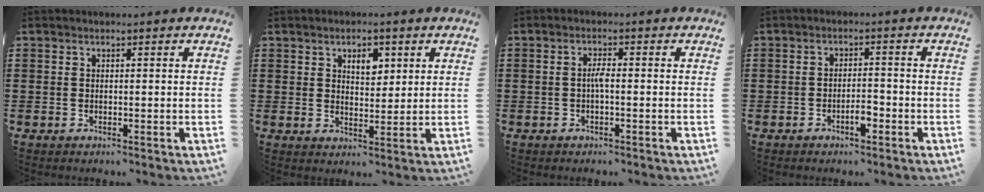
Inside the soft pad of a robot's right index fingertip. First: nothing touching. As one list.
[{"total": 3.8, "force": [2.0, 2.2, 2.4], "torque": [-0.040, 0.004, 0.031]}, {"total": 1.9, "force": [-0.4, 0.4, 1.8], "torque": [-0.037, 0.003, -0.008]}, {"total": 3.0, "force": [-1.6, 1.1, 2.3], "torque": [-0.042, 0.005, -0.030]}]